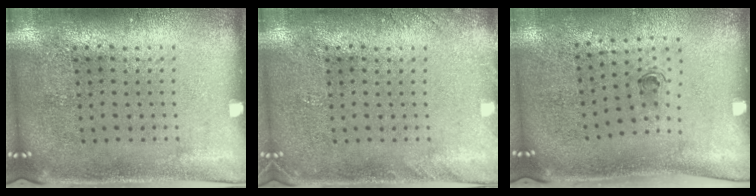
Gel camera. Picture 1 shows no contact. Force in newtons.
{"total": 1.1, "press": 1.1, "slide": 0.1}
{"total": 0.6, "press": 0.3, "slide": 0.5}